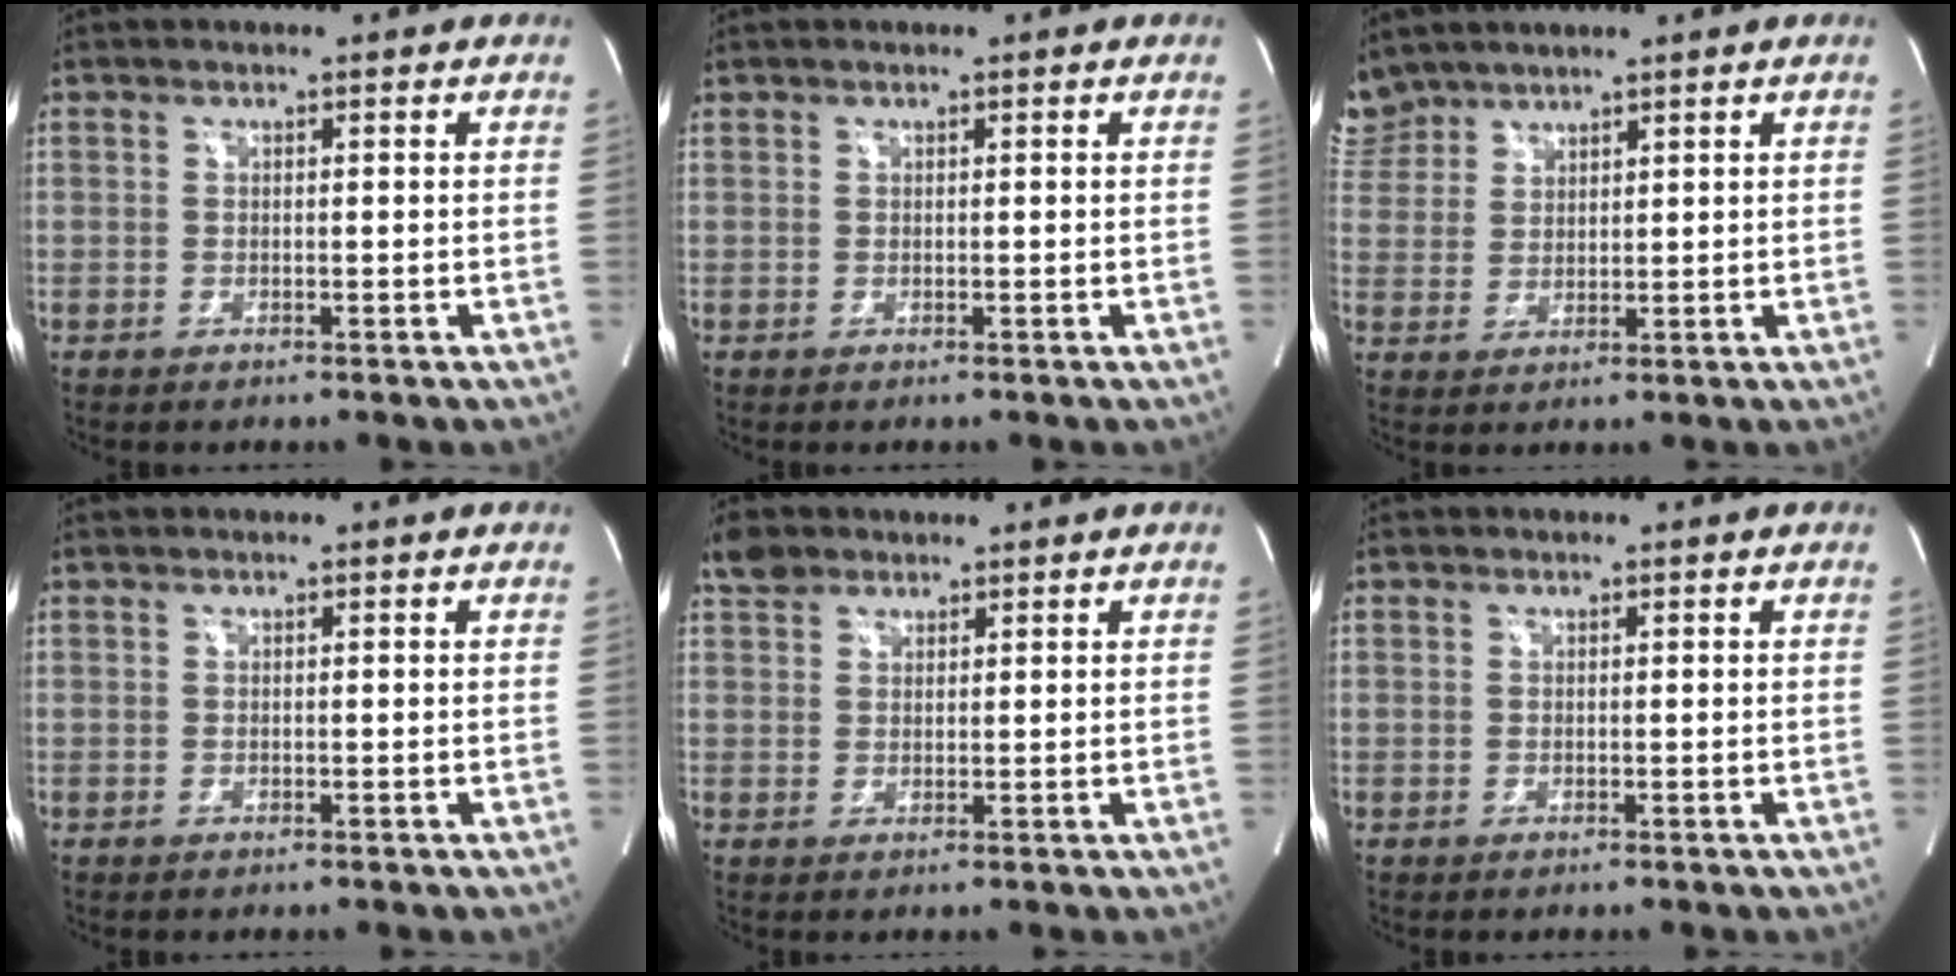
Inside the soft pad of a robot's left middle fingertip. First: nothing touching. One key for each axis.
{"total": 0.0}
{"total": 6.1, "fx": 5.5, "fy": 2.5, "fz": 0.1, "tx": -0.009, "ty": 0.013, "tz": 0.122}
{"total": 0.0}
{"total": 3.3, "fx": 2.5, "fy": 2.1, "fz": 0.8, "tx": -0.022, "ty": 0.016, "tz": 0.049}
{"total": 0.0}